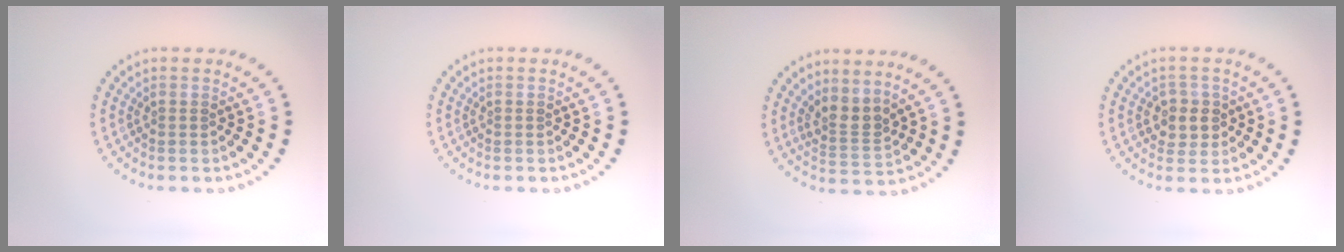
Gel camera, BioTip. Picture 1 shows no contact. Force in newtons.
{"total": 0.0}
{"total": 2.7, "press": 2.0, "slide": 1.8}
{"total": 2.5, "press": 2.4, "slide": 0.7}